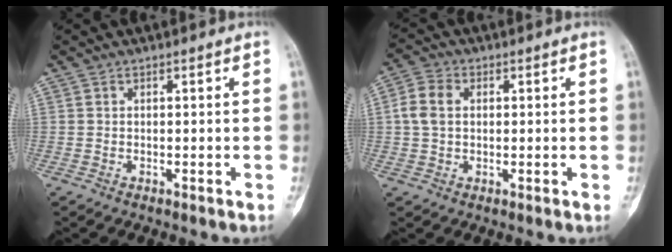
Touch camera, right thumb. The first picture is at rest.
{"total": 5.5, "force": [0.6, 4.1, 3.6], "torque": [-0.078, 0.014, 0.010]}